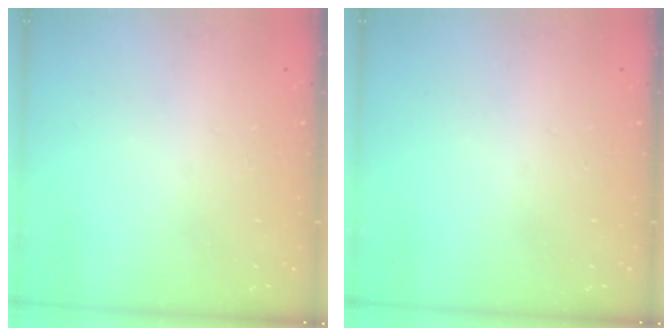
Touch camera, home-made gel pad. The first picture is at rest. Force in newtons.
{"total": 1.0, "press": 0.0, "slide": 1.0}